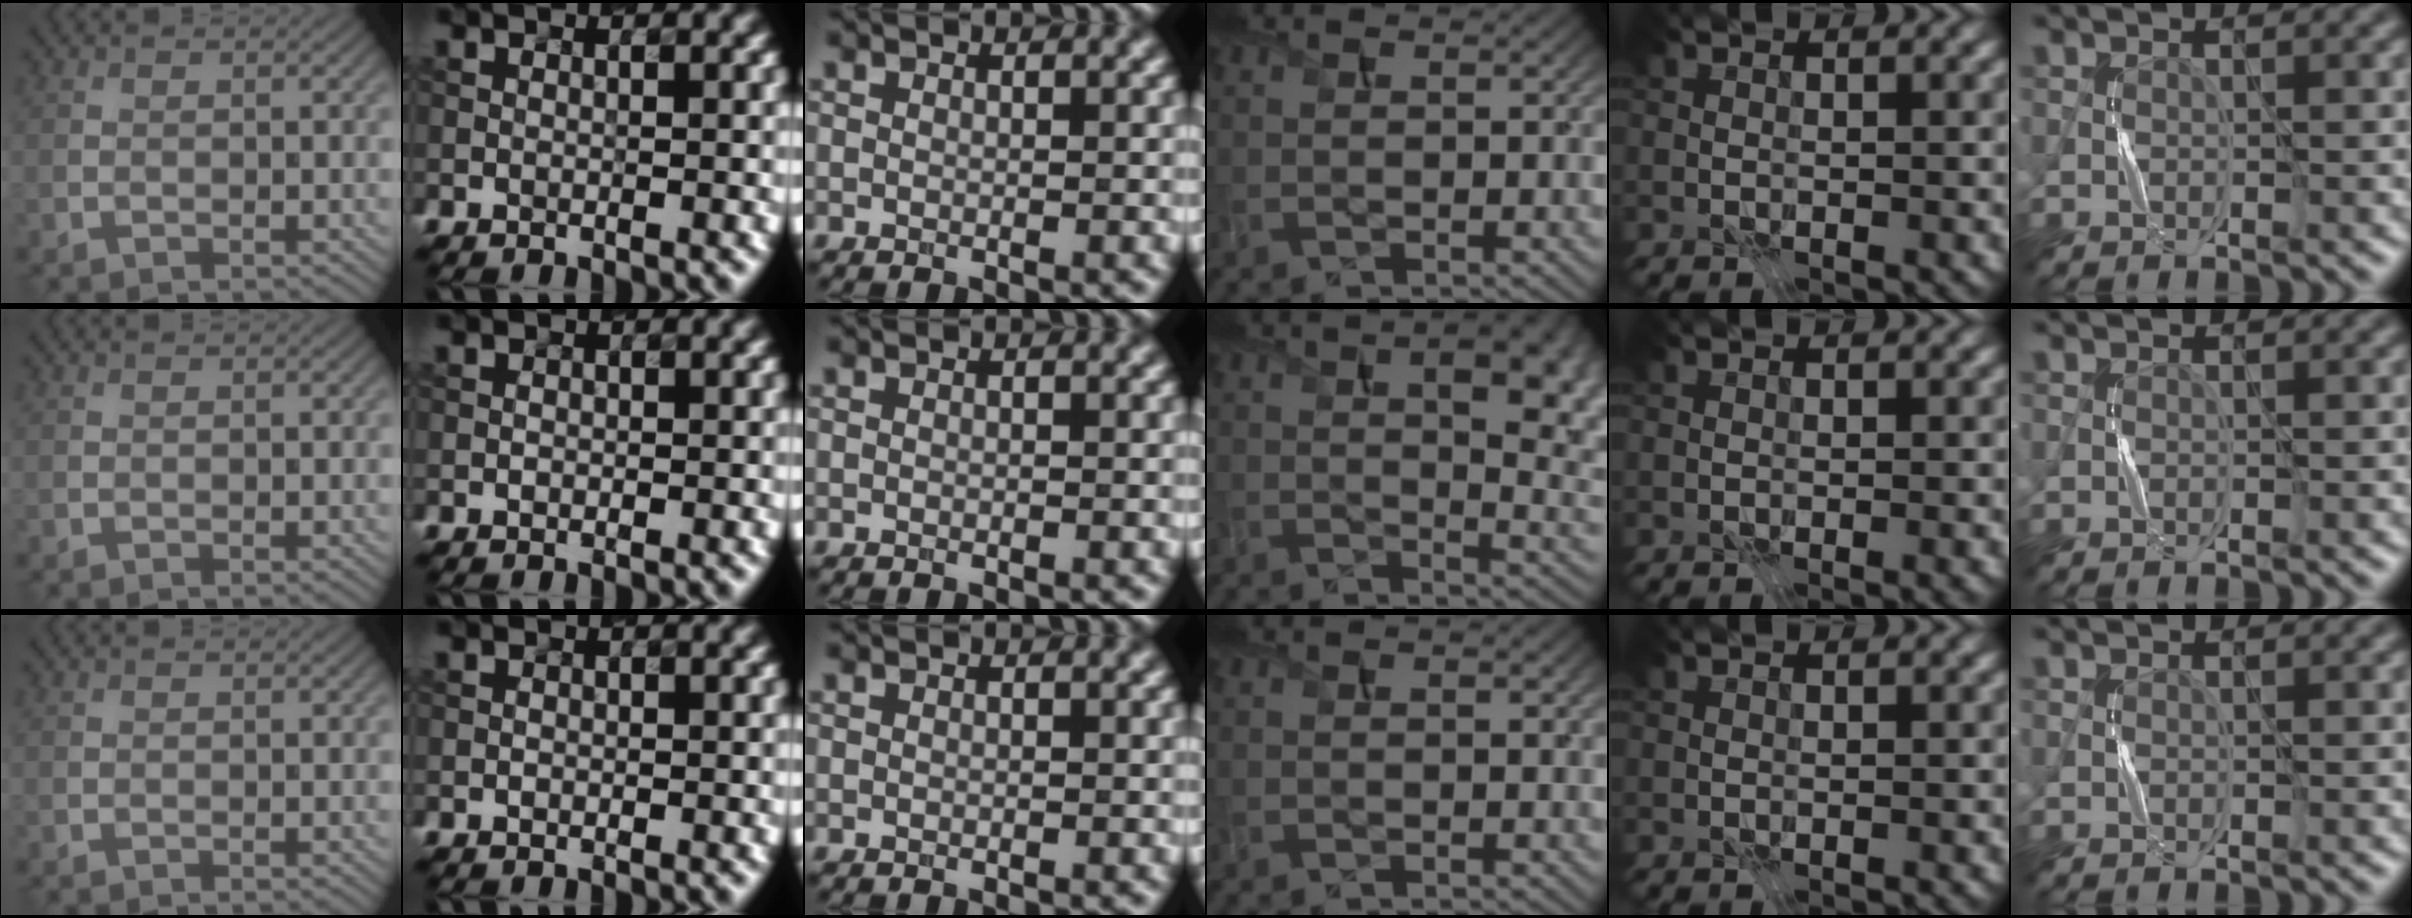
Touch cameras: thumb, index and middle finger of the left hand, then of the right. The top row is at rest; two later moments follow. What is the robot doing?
{"motion": "press", "object": "syringe"}